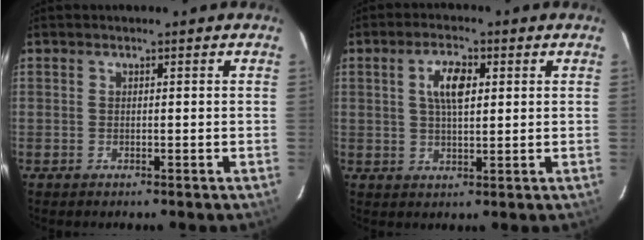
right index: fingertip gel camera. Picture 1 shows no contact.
{"total": 5.6, "force": [1.6, 2.3, 4.9], "torque": [-0.089, 0.010, 0.030]}